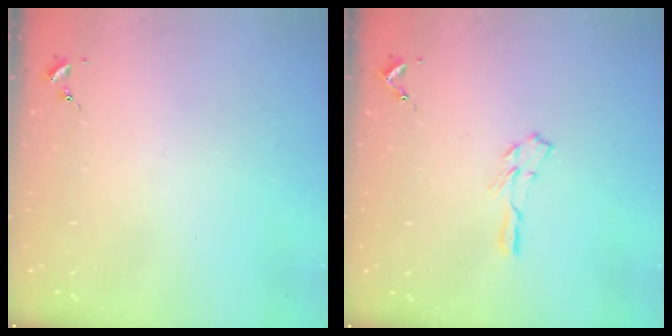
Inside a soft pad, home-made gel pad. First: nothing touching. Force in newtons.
{"total": 4.0, "press": 3.9, "slide": 0.4}